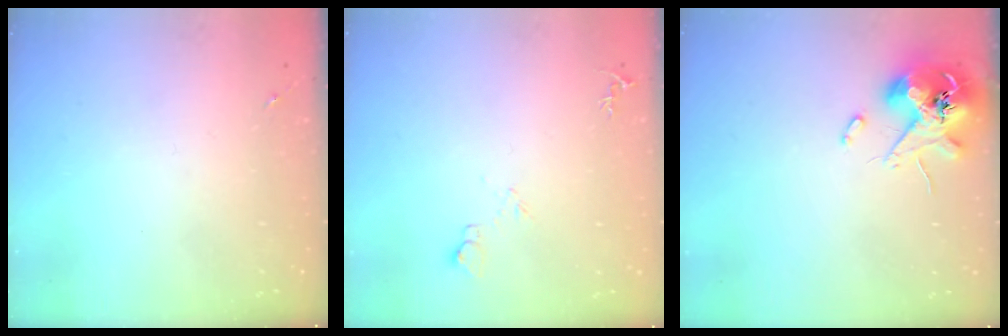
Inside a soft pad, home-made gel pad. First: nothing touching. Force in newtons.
{"total": 6.1, "press": 6.1, "slide": 0.7}
{"total": 11.5, "press": 11.3, "slide": 1.8}